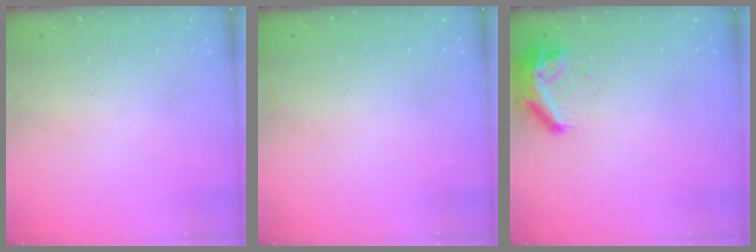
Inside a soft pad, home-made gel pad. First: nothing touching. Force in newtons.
{"total": 2.5, "press": 2.4, "slide": 0.9}
{"total": 8.4, "press": 8.2, "slide": 1.9}